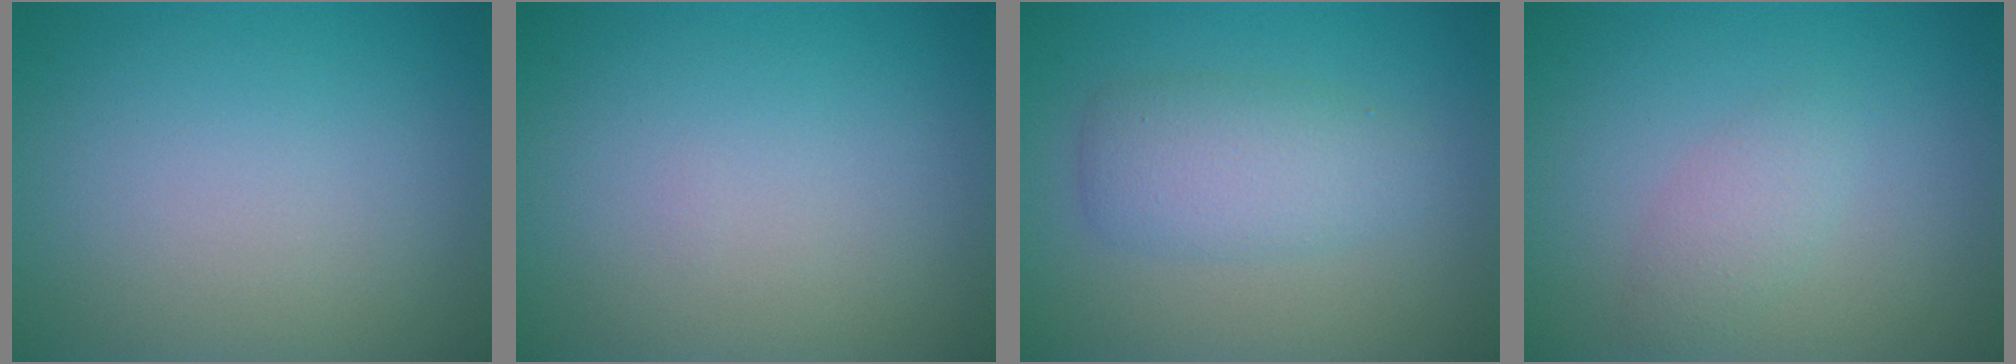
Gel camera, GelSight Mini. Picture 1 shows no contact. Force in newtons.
{"total": 0.0}
{"total": 3.7, "press": 3.7, "slide": 0.1}
{"total": 1.8, "press": 1.8, "slide": 0.1}